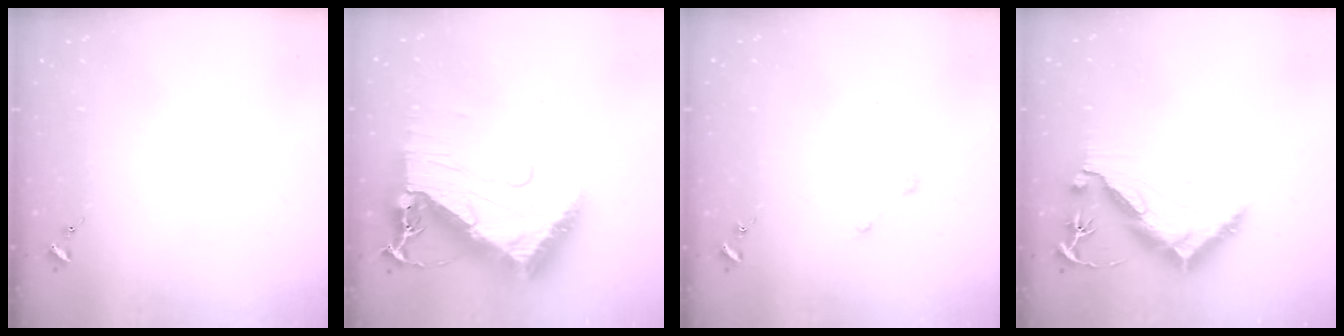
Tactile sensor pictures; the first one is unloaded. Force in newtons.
{"total": 20.9, "press": 20.8, "slide": 1.9}
{"total": 2.6, "press": 2.6, "slide": 0.3}
{"total": 11.3, "press": 11.2, "slide": 1.4}